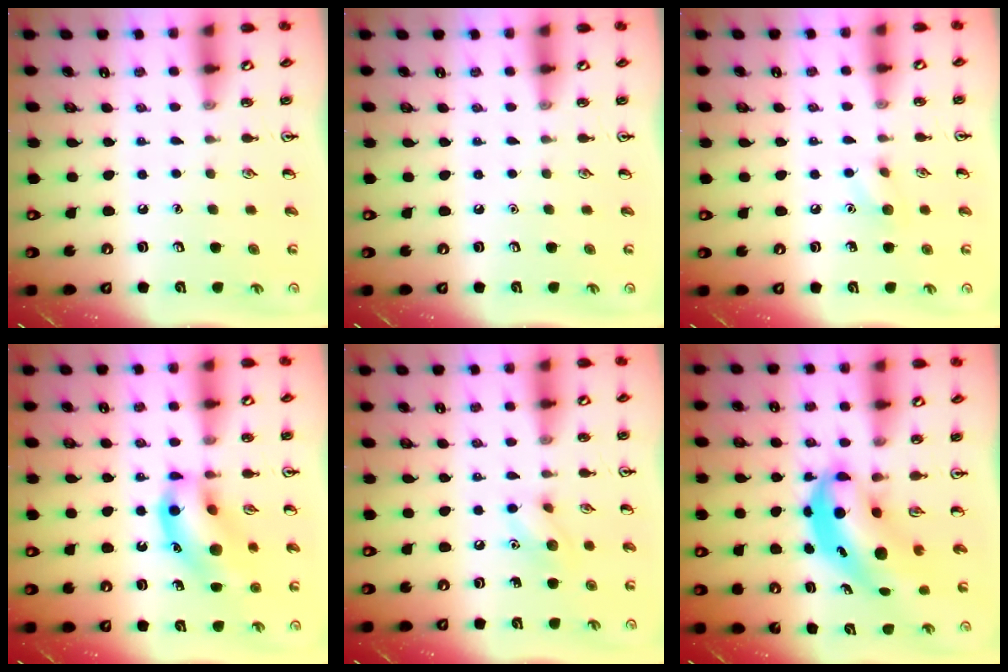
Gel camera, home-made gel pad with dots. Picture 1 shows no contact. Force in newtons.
{"total": 0.0}
{"total": 6.6, "press": 6.4, "slide": 1.7}
{"total": 14.7, "press": 14.6, "slide": 2.0}
{"total": 7.2, "press": 7.2, "slide": 0.6}
{"total": 7.3, "press": 7.1, "slide": 1.8}